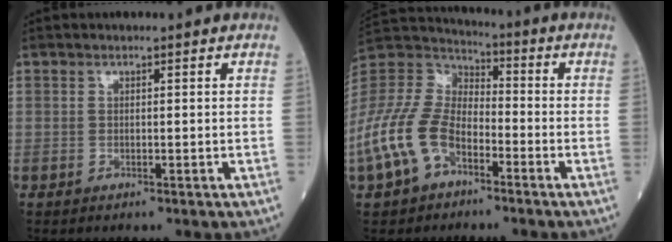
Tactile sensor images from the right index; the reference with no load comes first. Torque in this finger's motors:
{"motor_torque": [1.72, -0.42, 1.05, 0.12]}